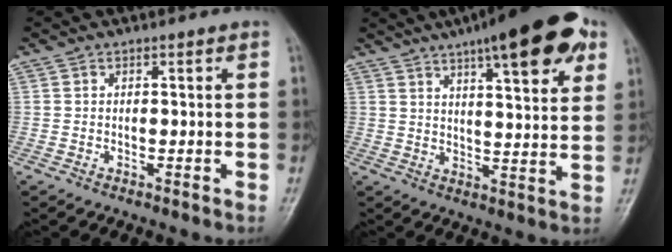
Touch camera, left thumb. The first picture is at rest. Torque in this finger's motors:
{"motor_torque": [2.63, 1.60, 1.59, -1.18, 0.14]}